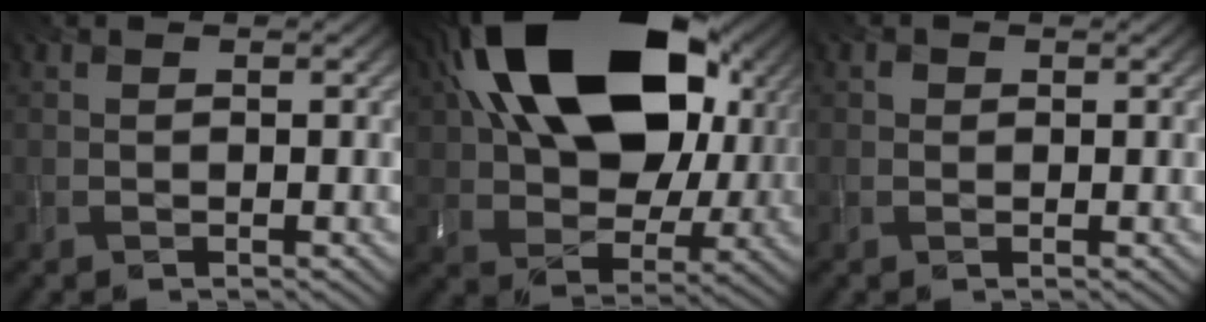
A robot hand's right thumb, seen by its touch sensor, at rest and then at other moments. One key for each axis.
{"total": 23.0, "fx": 9.0, "fy": 14.1, "fz": 15.7, "tx": -0.315, "ty": 0.032, "tz": 0.156}
{"total": 0.7, "fx": 0.2, "fy": 0.6, "fz": 0.1, "tx": 0.007, "ty": 0.004, "tz": -0.003}